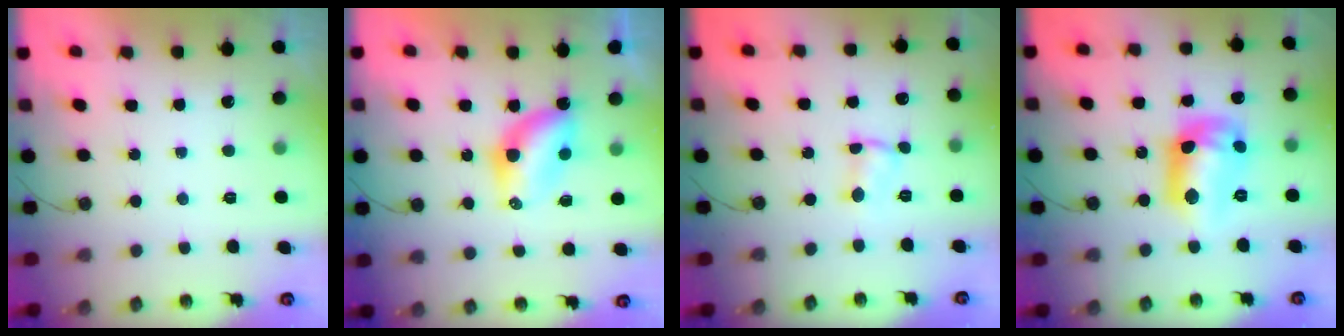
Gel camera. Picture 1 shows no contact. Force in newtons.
{"total": 6.4, "press": 6.4, "slide": 0.1}
{"total": 1.6, "press": 1.6, "slide": 0.3}
{"total": 13.7, "press": 13.7, "slide": 1.1}